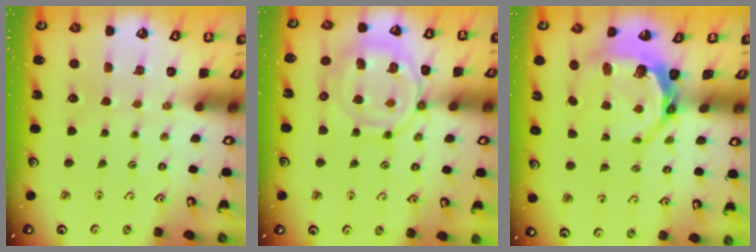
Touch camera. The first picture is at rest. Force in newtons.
{"total": 13.3, "press": 13.2, "slide": 1.2}
{"total": 8.1, "press": 7.0, "slide": 4.1}